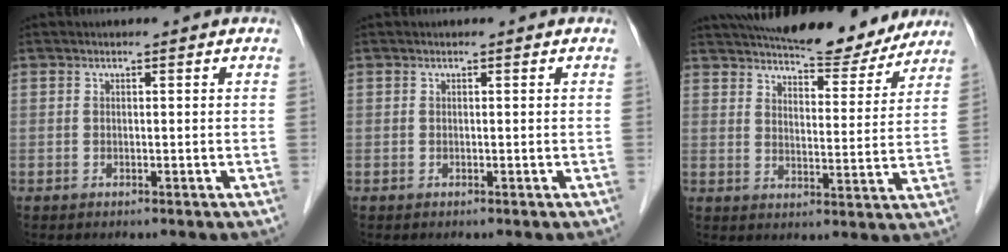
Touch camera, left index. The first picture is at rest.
{"total": 0.0}
{"total": 18.9, "force": [17.0, 4.7, 7.0], "torque": [-0.104, 0.006, 0.226]}